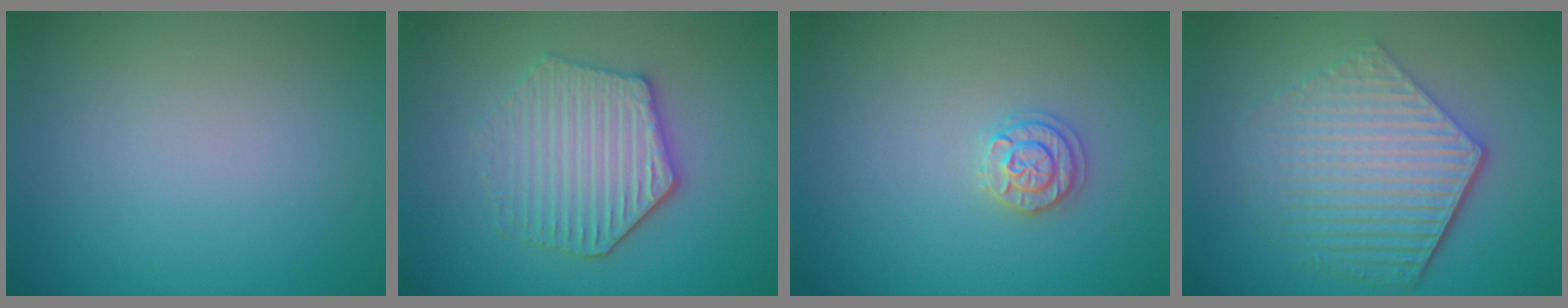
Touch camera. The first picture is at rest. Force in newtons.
{"total": 4.4, "press": 4.1, "slide": 1.7}
{"total": 1.8, "press": 1.8, "slide": 0.1}
{"total": 6.3, "press": 4.5, "slide": 4.4}